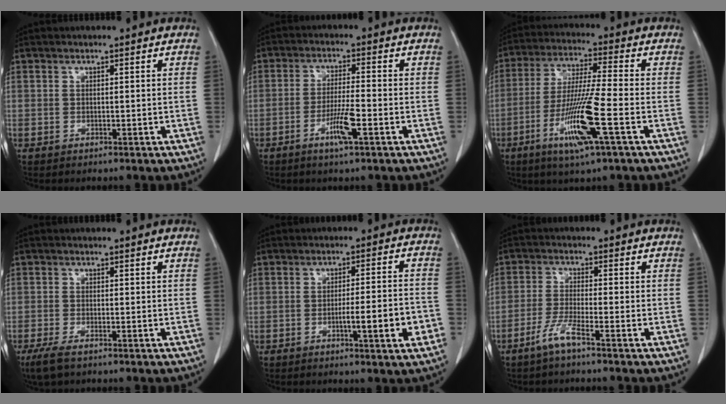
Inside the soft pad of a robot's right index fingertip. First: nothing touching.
{"total": 5.5, "force": [-2.6, 0.1, 4.9], "torque": [-0.097, -0.008, -0.047]}
{"total": 12.5, "force": [-4.8, -0.3, 11.5], "torque": [-0.232, -0.020, -0.092]}
{"total": 3.2, "force": [-2.2, 0.7, 2.3], "torque": [-0.051, -0.009, -0.043]}
{"total": 8.0, "force": [-2.9, 0.1, 7.5], "torque": [-0.106, 0.000, -0.039]}
{"total": 4.1, "force": [-2.8, -0.3, 2.9], "torque": [-0.063, -0.006, -0.063]}